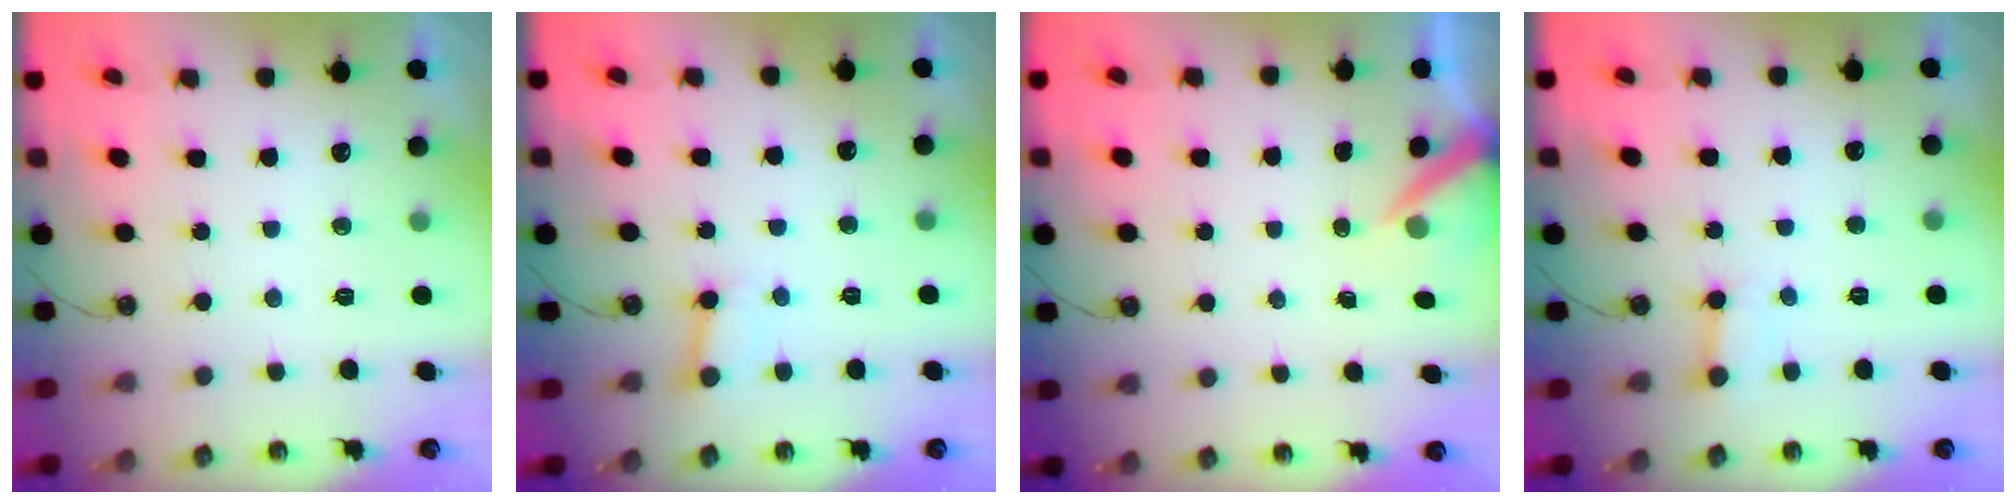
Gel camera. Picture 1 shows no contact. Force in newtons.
{"total": 2.7, "press": 2.7, "slide": 0.2}
{"total": 5.4, "press": 5.4, "slide": 0.5}
{"total": 3.7, "press": 3.6, "slide": 0.5}